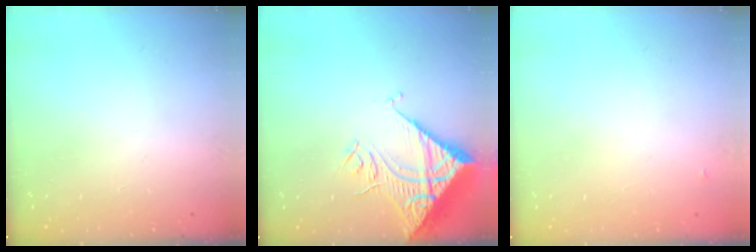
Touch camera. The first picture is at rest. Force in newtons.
{"total": 13.5, "press": 13.4, "slide": 1.7}
{"total": 2.8, "press": 2.8, "slide": 0.4}